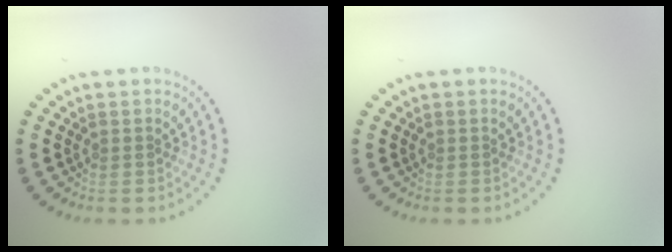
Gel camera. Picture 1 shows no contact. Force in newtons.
{"total": 0.0}